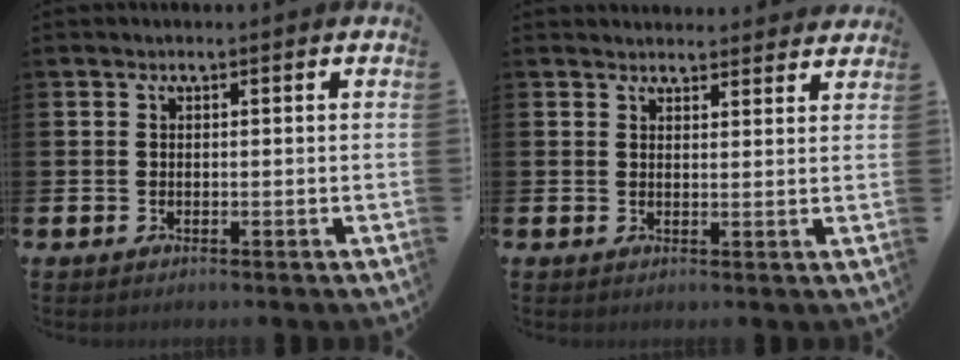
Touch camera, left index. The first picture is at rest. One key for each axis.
{"total": 2.7, "fx": 2.6, "fy": 0.7, "fz": -0.2, "tx": 0.009, "ty": -0.015, "tz": 0.045}